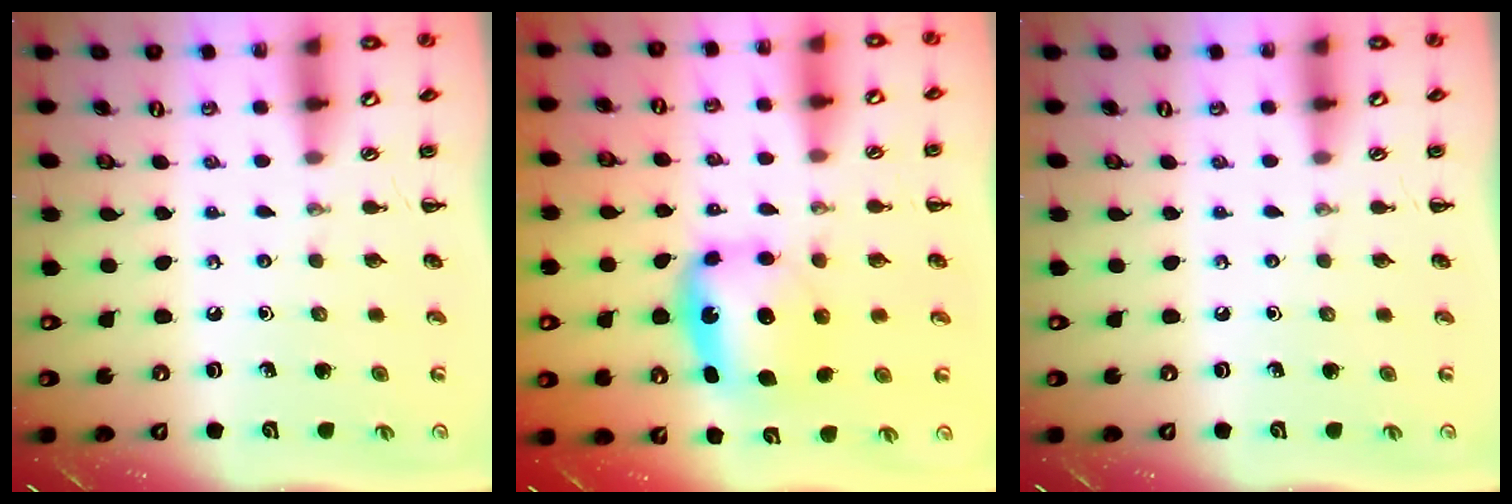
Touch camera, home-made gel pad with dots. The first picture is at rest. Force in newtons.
{"total": 5.7, "press": 5.7, "slide": 1.0}
{"total": 0.0}